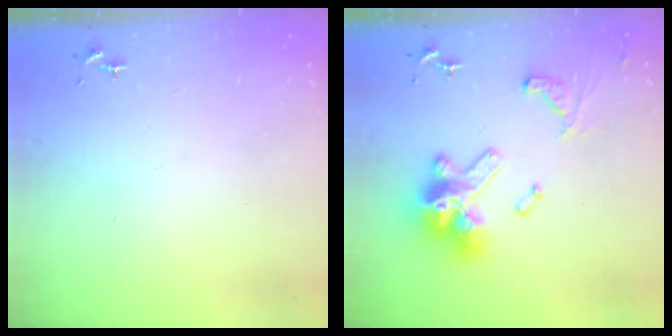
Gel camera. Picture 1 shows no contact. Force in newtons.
{"total": 20.5, "press": 20.4, "slide": 2.2}